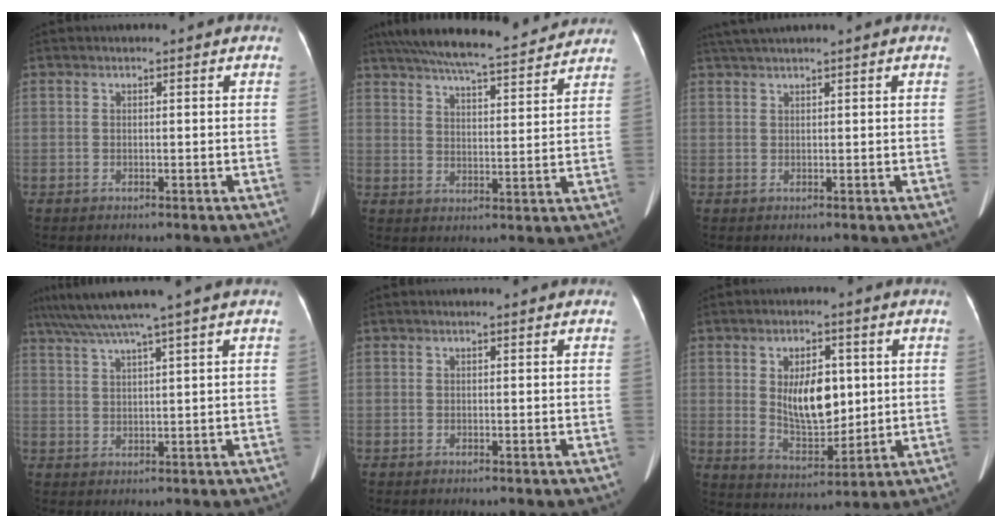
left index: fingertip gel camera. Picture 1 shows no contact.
{"total": 18.8, "force": [17.0, 2.1, 7.7], "torque": [-0.134, 0.025, 0.240]}
{"total": 3.3, "force": [2.8, -0.5, 1.6], "torque": [-0.030, 0.024, 0.056]}
{"total": 7.7, "force": [6.1, -1.9, 4.4], "torque": [-0.077, 0.024, 0.104]}
{"total": 0.6, "force": [0.5, 0.0, 0.3], "torque": [-0.007, 0.008, 0.009]}
{"total": 9.3, "force": [1.5, 4.5, 8.0], "torque": [-0.145, -0.002, 0.037]}